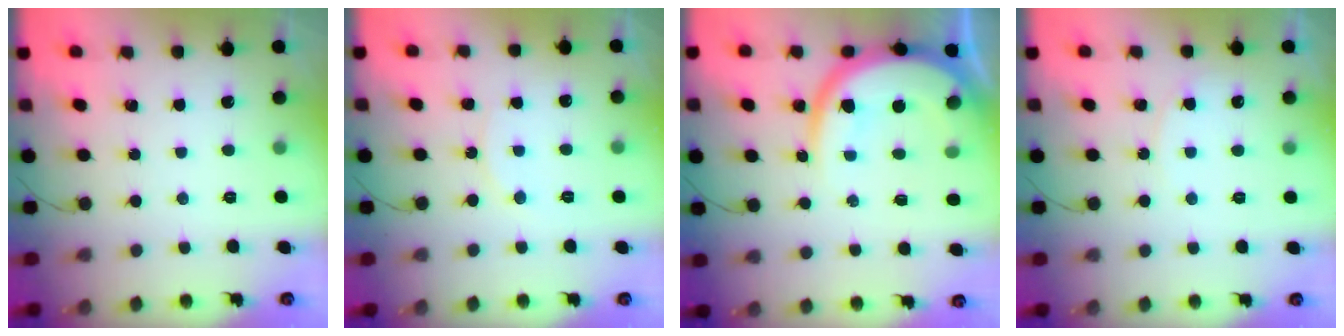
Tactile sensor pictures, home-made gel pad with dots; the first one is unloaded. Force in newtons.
{"total": 6.3, "press": 6.3, "slide": 0.6}
{"total": 15.4, "press": 15.3, "slide": 0.8}
{"total": 2.8, "press": 2.8, "slide": 0.4}